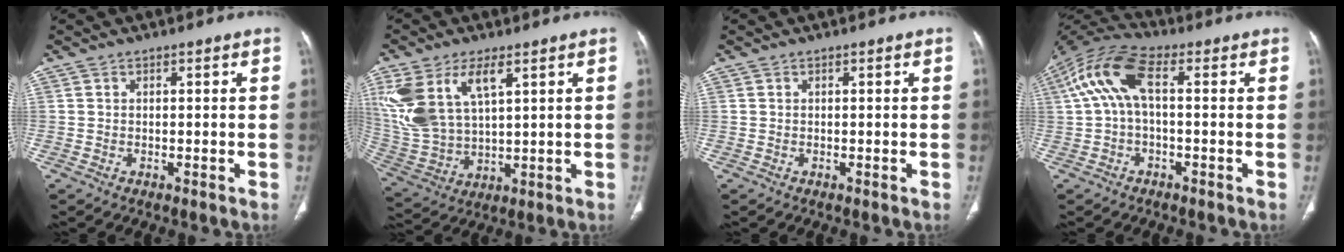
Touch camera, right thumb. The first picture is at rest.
{"total": 15.8, "force": [6.6, 7.9, 11.9], "torque": [-0.260, -0.012, 0.146]}
{"total": 0.0}
{"total": 10.8, "force": [1.0, 4.7, 9.7], "torque": [-0.216, 0.042, 0.012]}